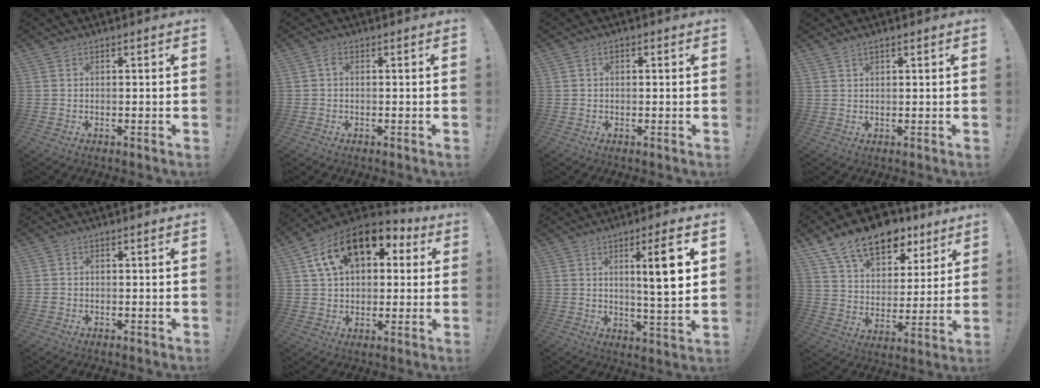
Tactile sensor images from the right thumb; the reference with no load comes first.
{"total": 1.2, "force": [0.1, 0.8, 0.9], "torque": [-0.014, 0.002, 0.000]}
{"total": 1.4, "force": [-0.2, 0.9, 1.0], "torque": [-0.014, 0.004, -0.004]}
{"total": 1.6, "force": [1.1, 0.6, 0.9], "torque": [-0.016, -0.003, 0.020]}
{"total": 1.0, "force": [-0.2, 0.9, 0.3], "torque": [-0.005, 0.003, -0.004]}
{"total": 18.2, "force": [8.4, 11.0, 11.9], "torque": [-0.189, -0.029, 0.151]}
{"total": 10.6, "force": [3.1, 0.5, 10.1], "torque": [-0.145, -0.014, 0.036]}
{"total": 17.0, "force": [11.7, 9.2, 8.3], "torque": [-0.131, -0.076, 0.208]}